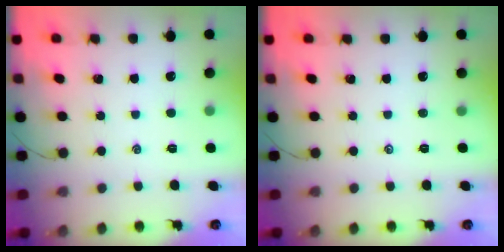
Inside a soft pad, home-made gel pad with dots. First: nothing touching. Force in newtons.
{"total": 0.0}